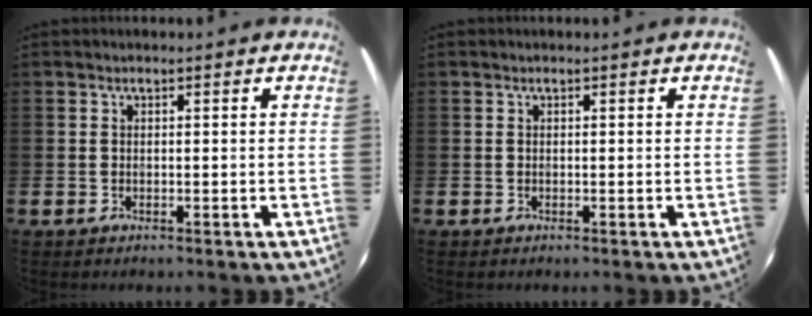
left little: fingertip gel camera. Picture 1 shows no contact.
{"total": 0.0}